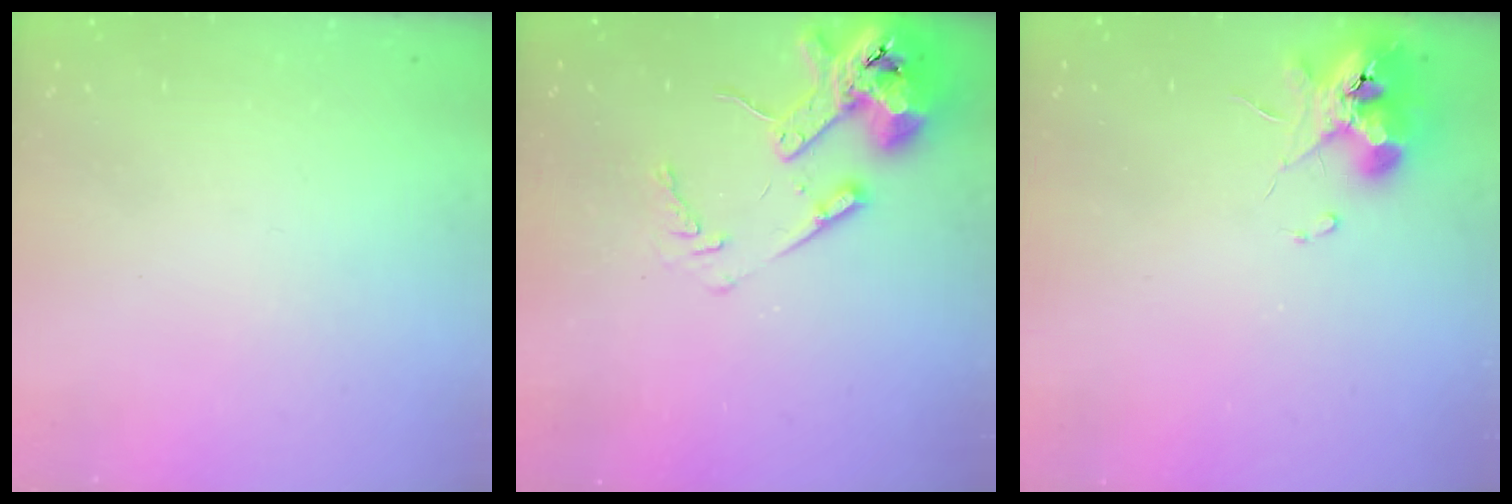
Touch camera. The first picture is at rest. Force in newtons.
{"total": 14.4, "press": 14.3, "slide": 2.0}
{"total": 11.3, "press": 11.2, "slide": 0.9}